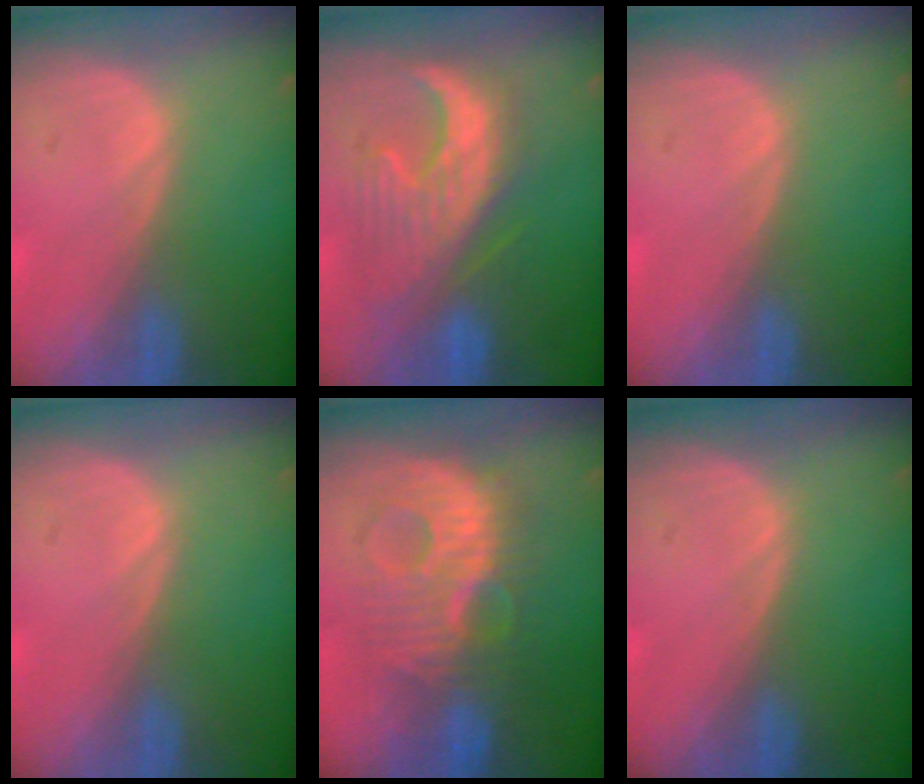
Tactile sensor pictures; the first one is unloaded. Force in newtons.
{"total": 10.0, "press": 9.8, "slide": 1.9}
{"total": 0.0}
{"total": 0.0}
{"total": 9.6, "press": 9.6, "slide": 0.1}
{"total": 0.0}